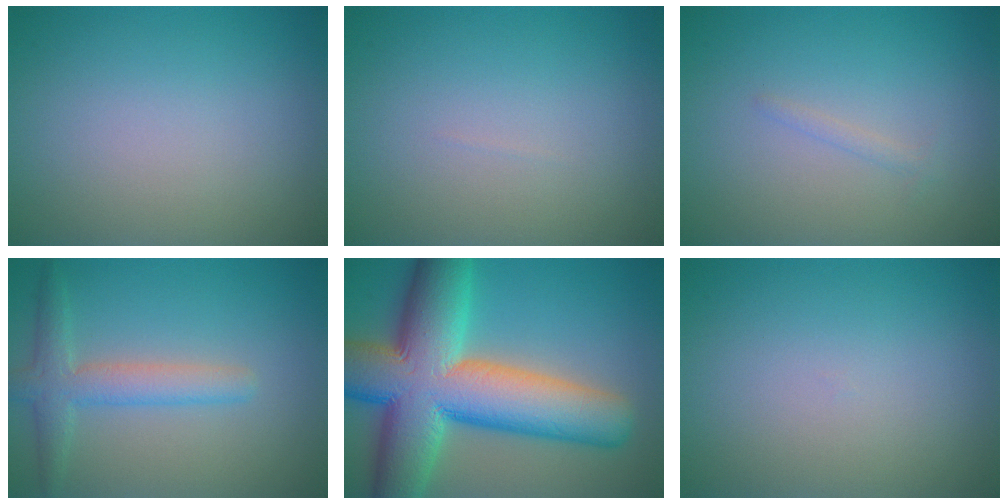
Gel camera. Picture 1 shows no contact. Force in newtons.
{"total": 0.0}
{"total": 0.7, "press": 0.7, "slide": 0.1}
{"total": 3.4, "press": 3.4, "slide": 0.2}
{"total": 15.9, "press": 15.9, "slide": 0.7}
{"total": 0.0}